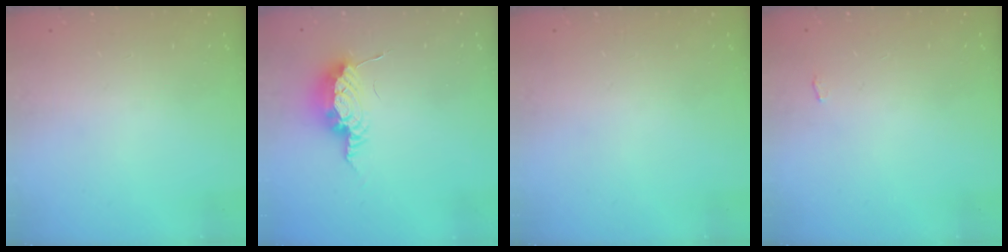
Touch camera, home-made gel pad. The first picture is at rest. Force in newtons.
{"total": 16.8, "press": 12.3, "slide": 11.4}
{"total": 0.0}
{"total": 2.8, "press": 2.8, "slide": 0.3}